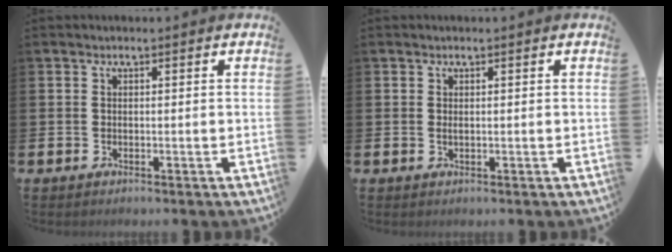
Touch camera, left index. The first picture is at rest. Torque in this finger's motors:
{"motor_torque": [0.35, 0.01, 0.00, 0.02]}